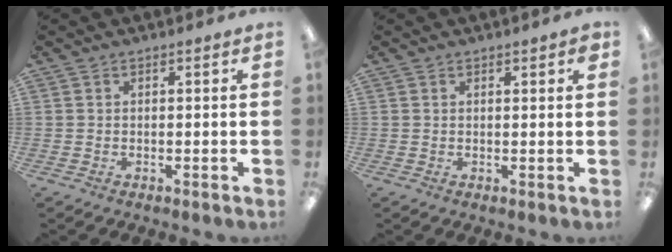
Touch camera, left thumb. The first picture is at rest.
{"total": 1.6, "force": [1.2, 0.4, 1.0], "torque": [-0.012, -0.002, 0.019]}